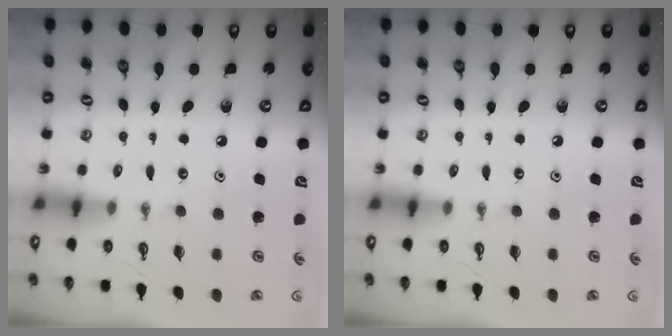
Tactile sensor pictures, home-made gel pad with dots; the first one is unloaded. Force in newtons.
{"total": 0.0}